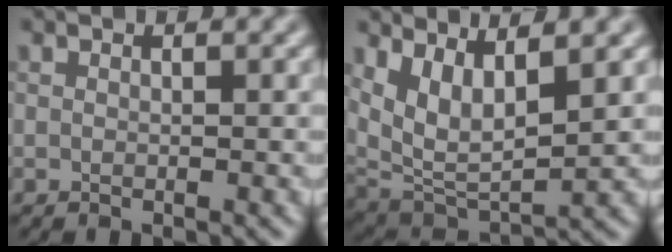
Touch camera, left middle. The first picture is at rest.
{"total": 5.9, "force": [2.4, 2.3, 4.9], "torque": [-0.109, -0.012, 0.054]}